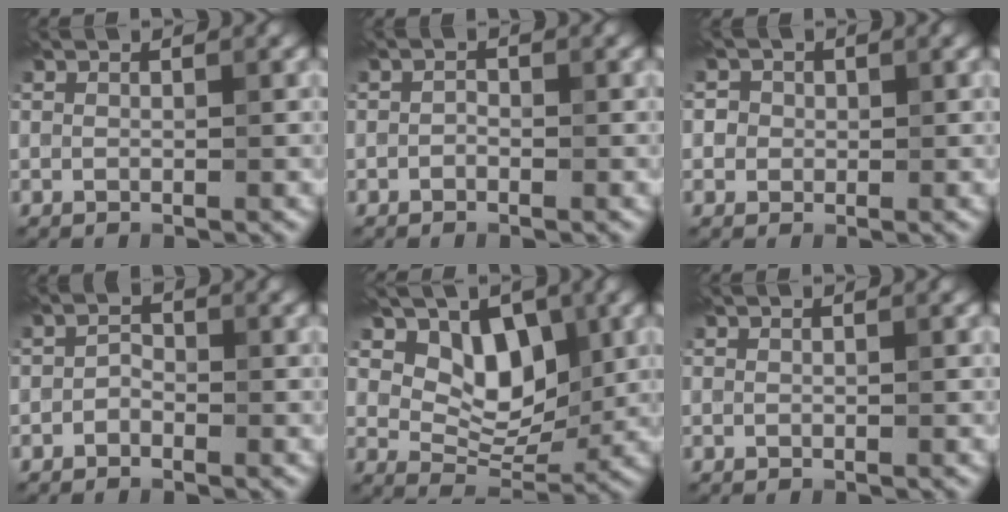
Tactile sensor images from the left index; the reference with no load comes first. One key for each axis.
{"total": 0.7, "fx": -0.4, "fy": 0.4, "fz": 0.3, "tx": -0.005, "ty": 0.007, "tz": -0.010}
{"total": 2.2, "fx": 0.7, "fy": 2.0, "fz": 0.6, "tx": 0.011, "ty": 0.013, "tz": -0.014}
{"total": 1.1, "fx": -0.7, "fy": 0.7, "fz": 0.5, "tx": -0.009, "ty": 0.010, "tz": -0.016}
{"total": 5.7, "fx": 2.2, "fy": 3.8, "fz": 3.6, "tx": -0.049, "ty": -0.009, "tz": 0.031}
{"total": 0.0}